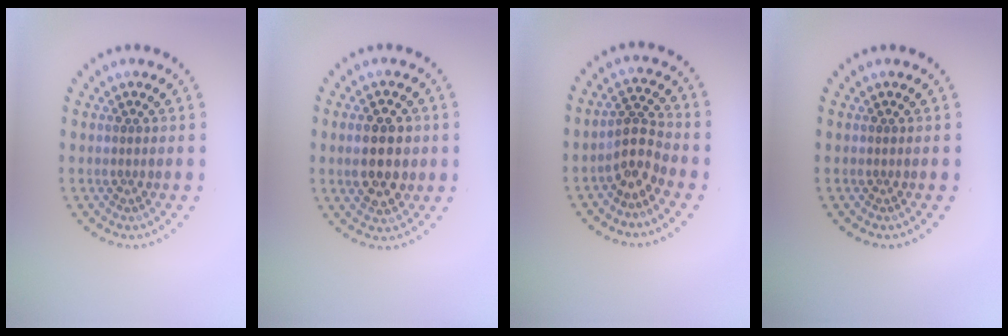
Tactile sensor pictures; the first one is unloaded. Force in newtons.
{"total": 5.2, "press": 5.2, "slide": 0.3}
{"total": 2.7, "press": 2.1, "slide": 1.7}
{"total": 0.0}